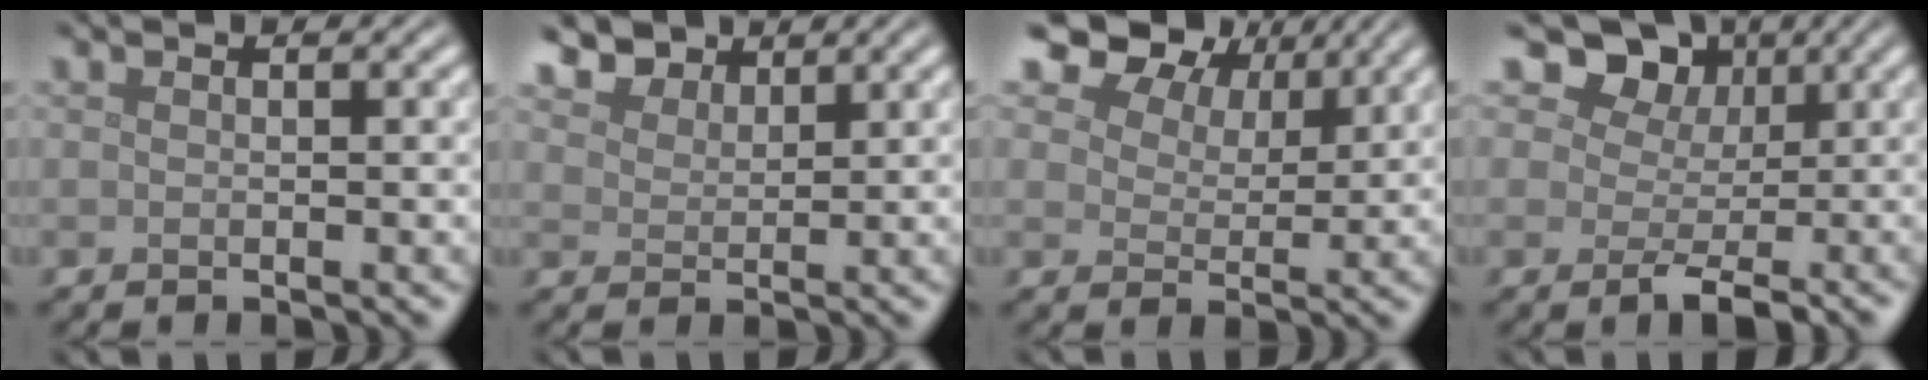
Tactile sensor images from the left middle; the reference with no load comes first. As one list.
[{"total": 4.3, "force": [3.7, 2.0, 1.1], "torque": [-0.041, -0.012, 0.076]}, {"total": 9.0, "force": [6.6, 4.6, 4.1], "torque": [-0.095, 0.006, 0.105]}, {"total": 5.5, "force": [2.0, 4.0, 3.2], "torque": [-0.032, -0.007, 0.018]}]